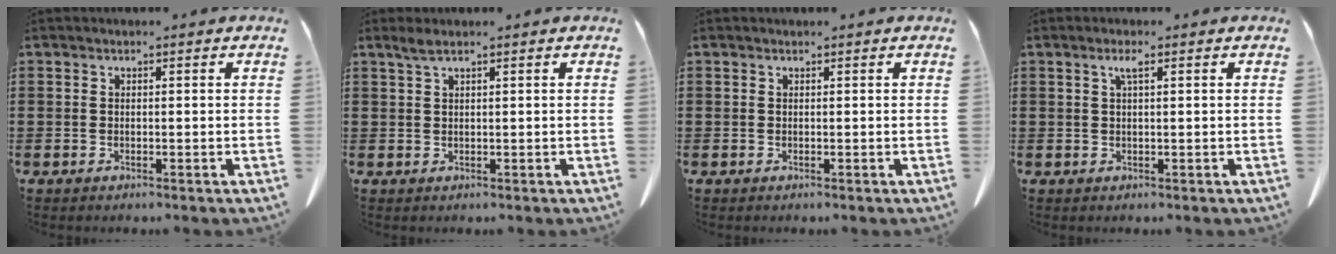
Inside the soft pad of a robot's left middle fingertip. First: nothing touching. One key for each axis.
{"total": 1.5, "fx": 1.1, "fy": 0.1, "fz": 1.1, "tx": -0.024, "ty": 0.000, "tz": 0.020}
{"total": 0.0}
{"total": 1.7, "fx": 0.7, "fy": 0.2, "fz": 1.5, "tx": -0.031, "ty": 0.004, "tz": 0.011}